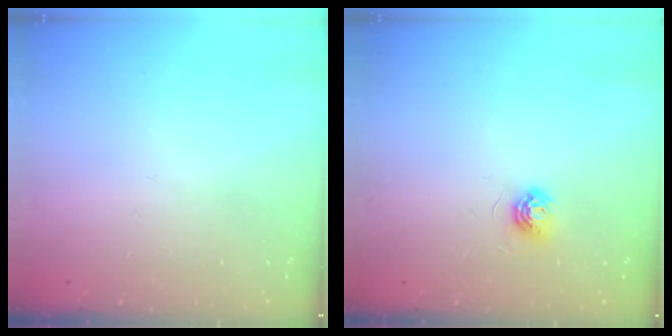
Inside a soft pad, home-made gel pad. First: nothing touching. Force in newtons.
{"total": 5.1, "press": 5.1, "slide": 0.5}